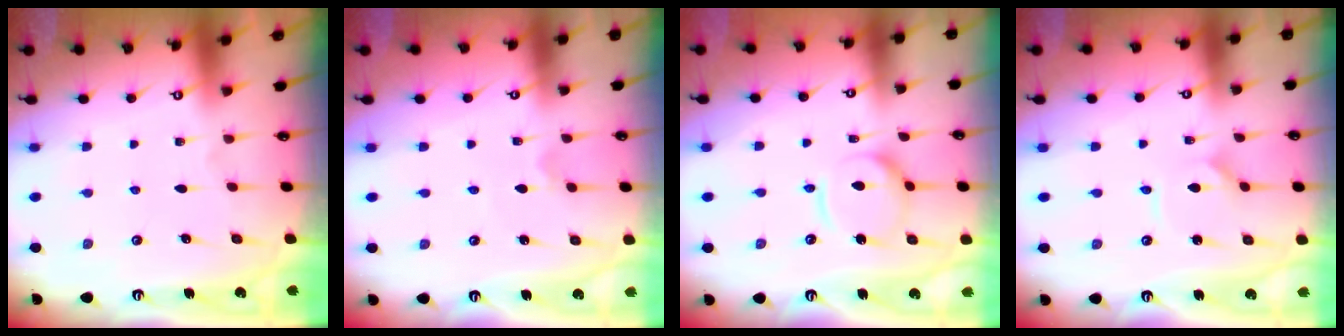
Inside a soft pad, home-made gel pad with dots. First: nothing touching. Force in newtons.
{"total": 1.8, "press": 1.8, "slide": 0.4}
{"total": 11.6, "press": 11.5, "slide": 1.0}
{"total": 1.2, "press": 1.2, "slide": 0.0}